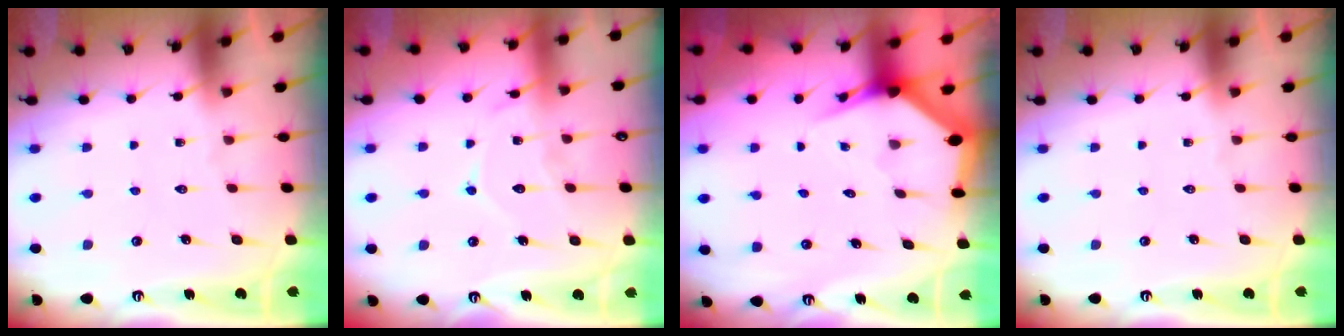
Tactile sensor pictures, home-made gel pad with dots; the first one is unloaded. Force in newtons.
{"total": 9.9, "press": 9.8, "slide": 1.0}
{"total": 3.4, "press": 3.4, "slide": 0.4}
{"total": 0.0}